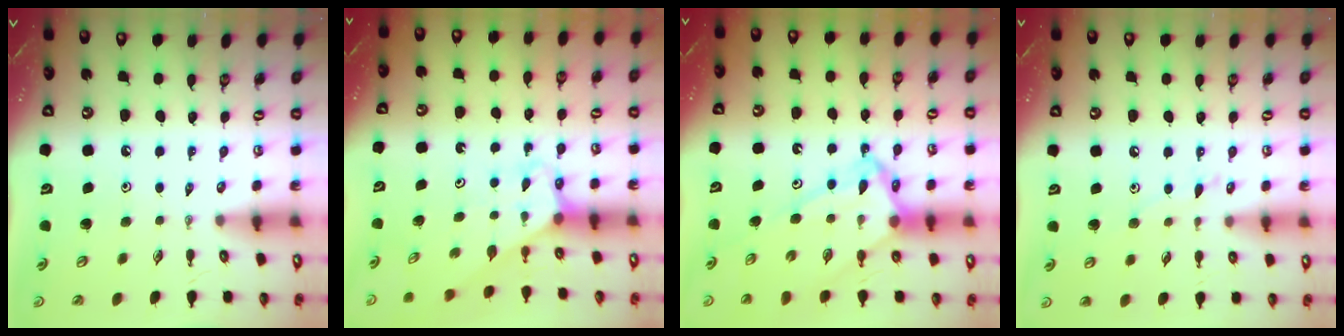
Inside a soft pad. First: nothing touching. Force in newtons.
{"total": 3.1, "press": 3.1, "slide": 0.2}
{"total": 12.6, "press": 12.6, "slide": 1.5}
{"total": 6.5, "press": 6.5, "slide": 0.5}